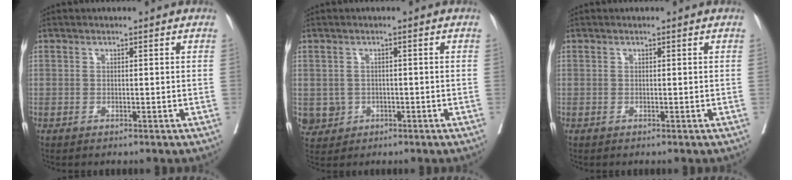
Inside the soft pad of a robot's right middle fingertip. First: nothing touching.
{"total": 3.6, "force": [-0.8, 3.5, 0.5], "torque": [-0.004, 0.005, -0.008]}
{"total": 0.0}